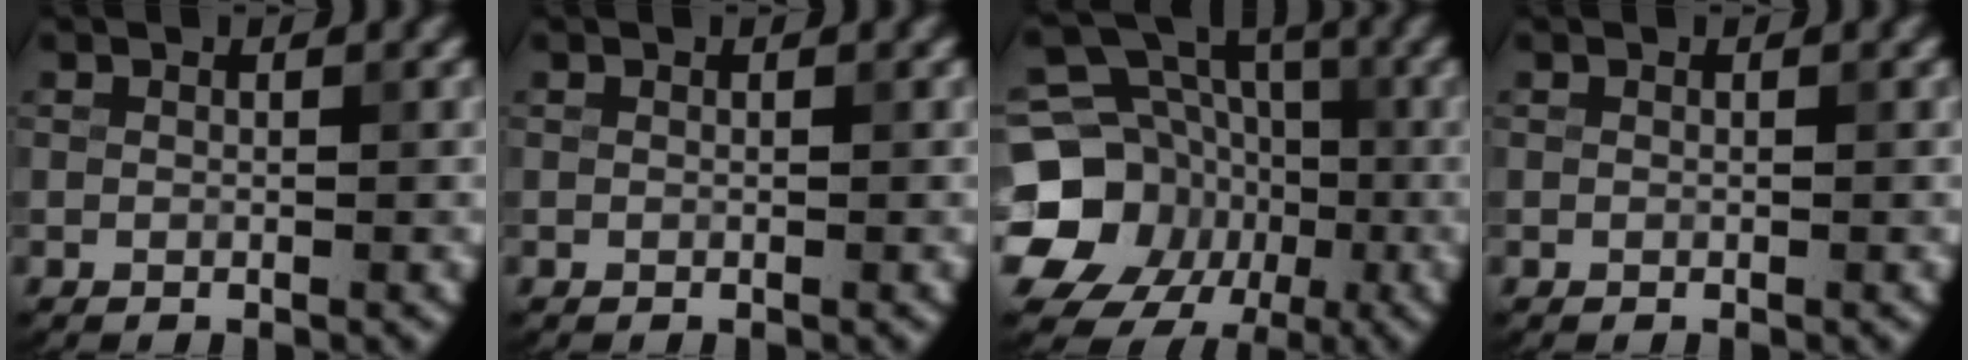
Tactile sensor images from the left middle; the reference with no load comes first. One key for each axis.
{"total": 0.0}
{"total": 16.1, "fx": -3.6, "fy": 14.4, "fz": 6.2, "tx": -0.148, "ty": -0.023, "tz": -0.072}
{"total": 0.0}